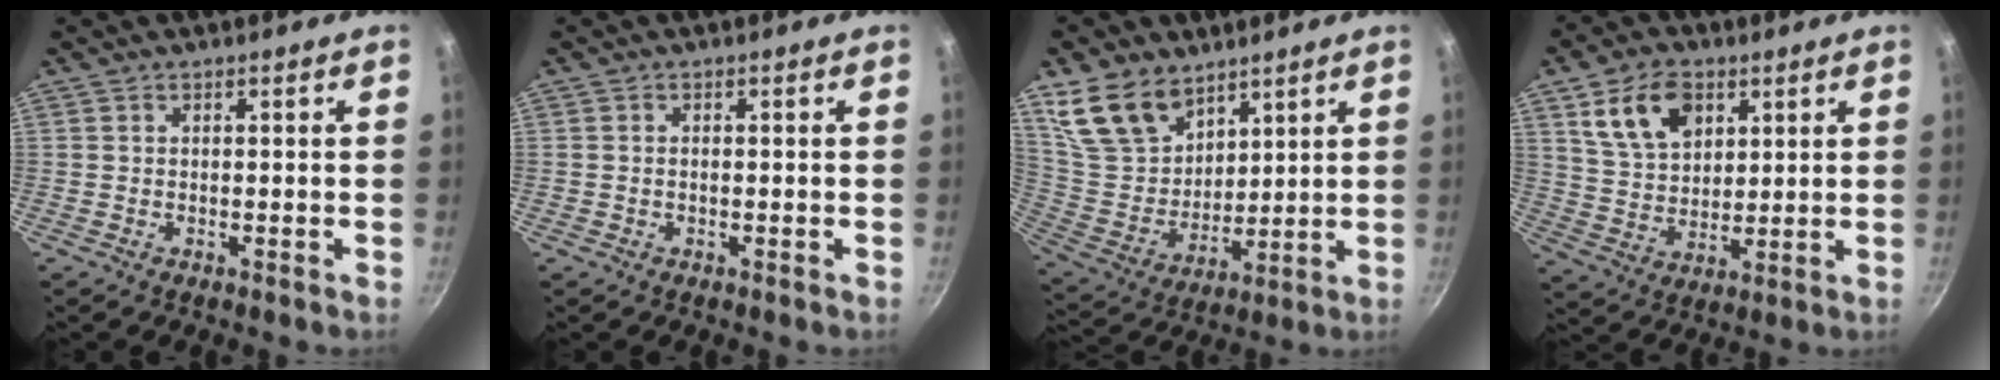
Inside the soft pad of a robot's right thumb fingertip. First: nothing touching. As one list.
[{"total": 0.5, "force": [-0.1, 0.4, 0.3], "torque": [-0.007, 0.002, -0.002]}, {"total": 13.7, "force": [8.9, 8.7, 5.8], "torque": [-0.089, -0.040, 0.190]}, {"total": 12.0, "force": [5.5, 7.9, 7.1], "torque": [-0.101, -0.017, 0.107]}]